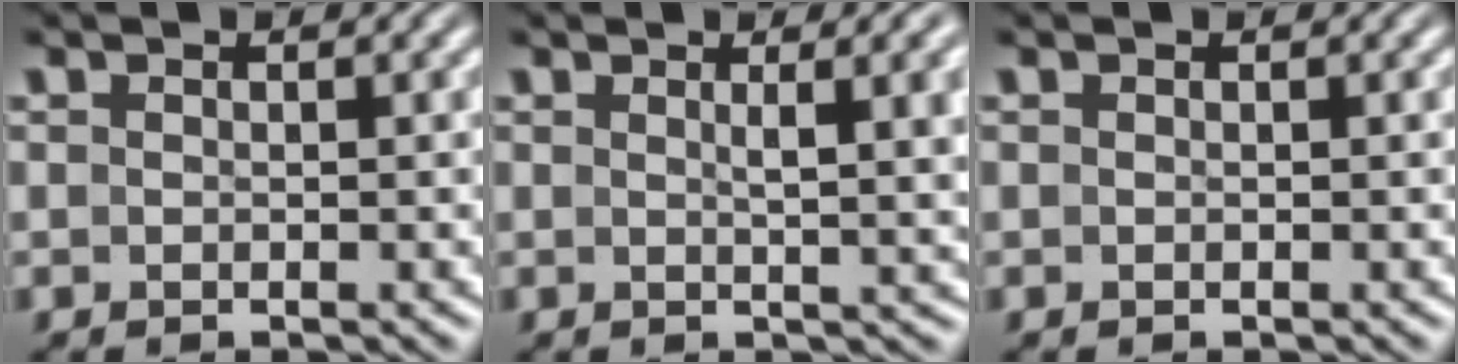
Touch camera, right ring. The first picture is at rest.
{"total": 3.3, "force": [1.3, -0.2, 3.0], "torque": [-0.033, -0.001, 0.021]}
{"total": 0.0}